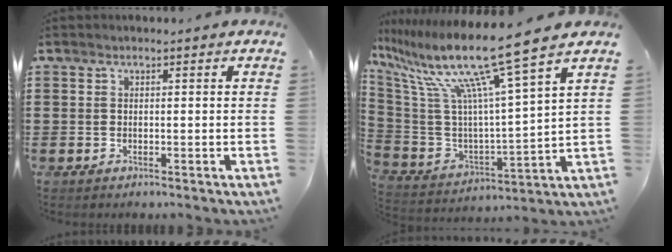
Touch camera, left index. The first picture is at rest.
{"total": 15.8, "force": [11.5, 0.2, 10.8], "torque": [-0.243, -0.073, 0.184]}